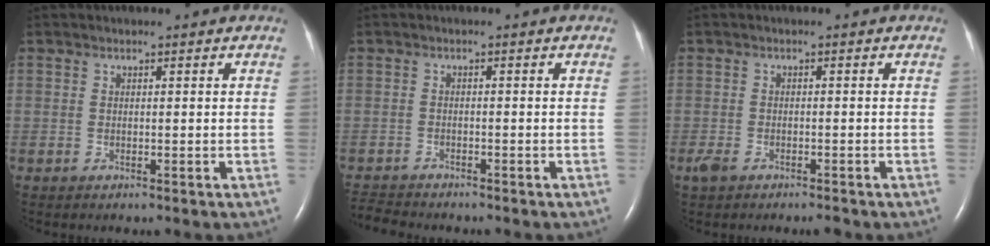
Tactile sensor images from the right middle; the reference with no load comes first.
{"total": 3.6, "force": [-3.6, 0.3, 0.3], "torque": [-0.006, -0.016, -0.064]}
{"total": 3.1, "force": [-2.2, 1.0, 1.9], "torque": [-0.044, -0.006, -0.035]}